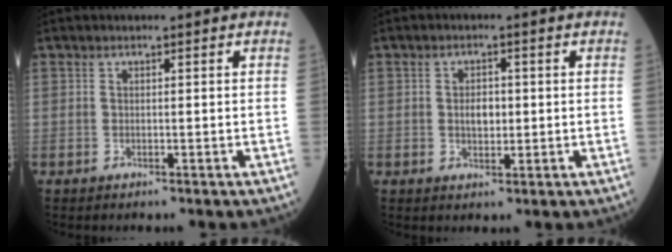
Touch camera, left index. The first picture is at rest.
{"total": 2.9, "force": [0.1, 1.7, 2.3], "torque": [-0.040, 0.004, 0.004]}